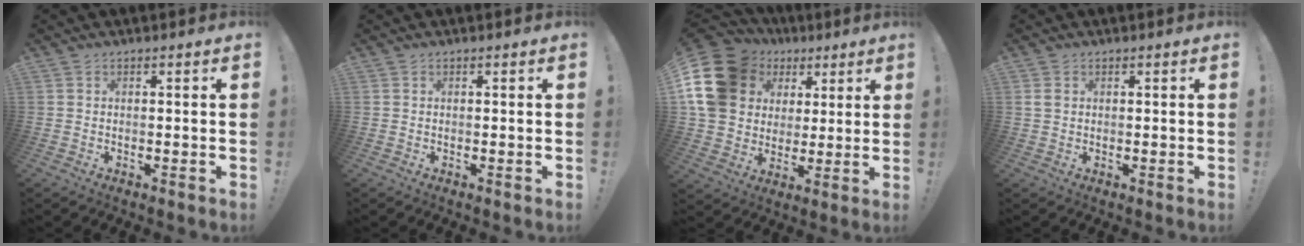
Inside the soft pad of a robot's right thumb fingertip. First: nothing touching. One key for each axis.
{"total": 0.0}
{"total": 19.9, "fx": 6.9, "fy": 15.8, "fz": 9.9, "tx": -0.180, "ty": -0.025, "tz": 0.150}
{"total": 1.8, "fx": 0.5, "fy": 1.4, "fz": 1.0, "tx": -0.017, "ty": 0.003, "tz": 0.007}